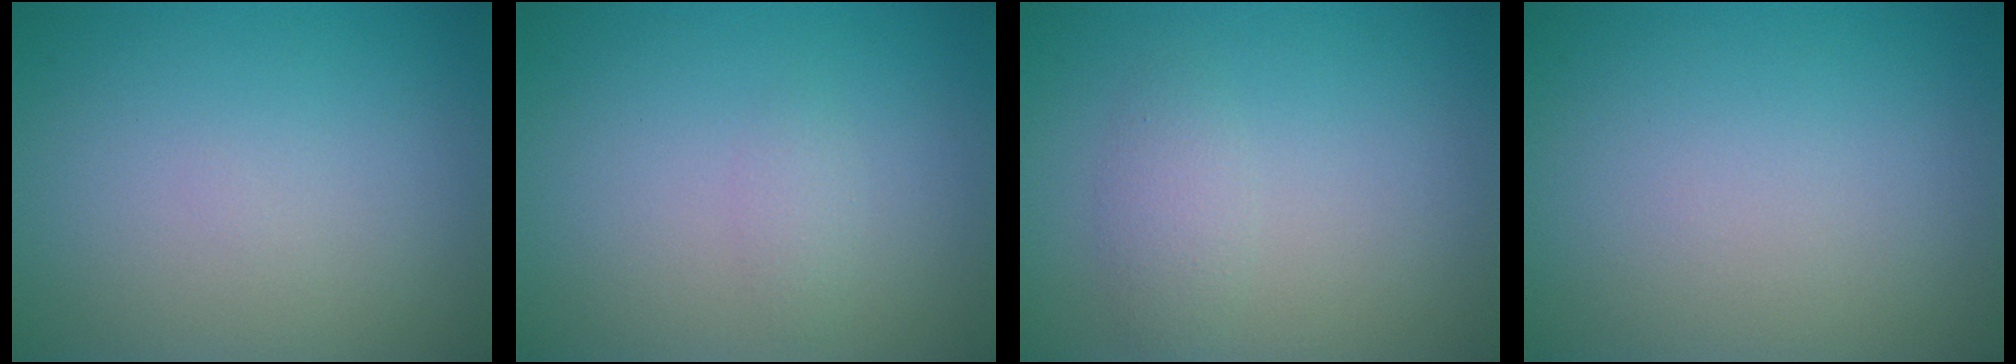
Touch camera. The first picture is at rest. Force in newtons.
{"total": 0.9, "press": 0.9, "slide": 0.0}
{"total": 1.6, "press": 1.6, "slide": 0.1}
{"total": 0.0}